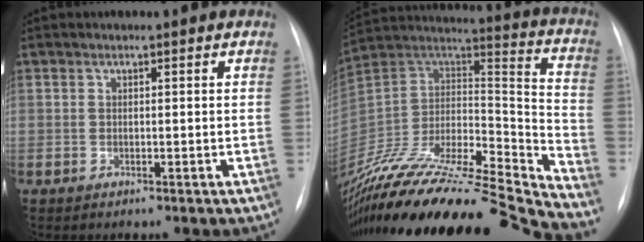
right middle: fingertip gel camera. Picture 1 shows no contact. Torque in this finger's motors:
{"motor_torque": [0.73, -1.41, 1.05, 0.21]}